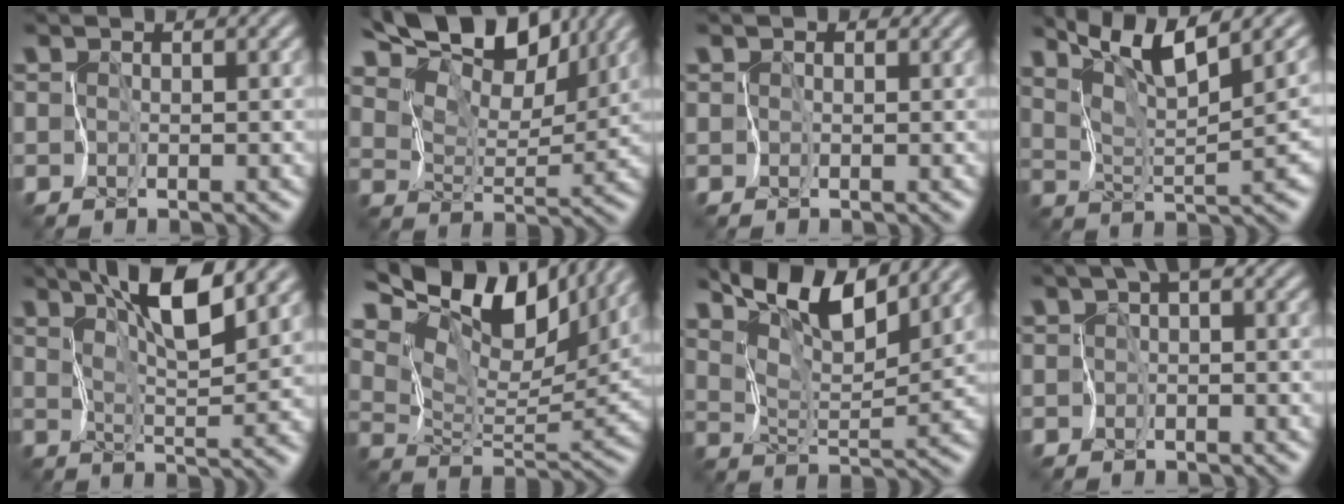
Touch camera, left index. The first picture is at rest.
{"total": 10.0, "force": [8.4, 3.1, 4.5], "torque": [-0.086, 0.007, 0.132]}
{"total": 1.4, "force": [0.4, 1.2, 0.6], "torque": [0.005, 0.018, -0.008]}
{"total": 6.6, "force": [5.1, 0.2, 4.2], "torque": [-0.078, 0.016, 0.100]}
{"total": 7.0, "force": [4.3, 0.7, 5.5], "torque": [-0.100, 0.006, 0.080]}
{"total": 11.6, "force": [8.7, 4.2, 6.5], "torque": [-0.140, 0.024, 0.154]}
{"total": 6.8, "force": [5.7, 0.9, 3.6], "torque": [-0.072, 0.006, 0.103]}
{"total": 2.4, "force": [0.1, 1.3, 2.0], "torque": [-0.029, 0.010, -0.005]}